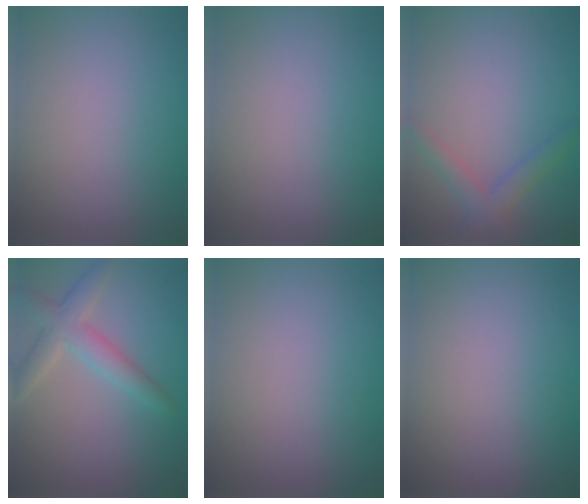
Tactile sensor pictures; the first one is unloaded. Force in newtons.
{"total": 0.0}
{"total": 2.2, "press": 2.2, "slide": 0.1}
{"total": 3.5, "press": 3.5, "slide": 0.2}
{"total": 0.0}
{"total": 0.0}